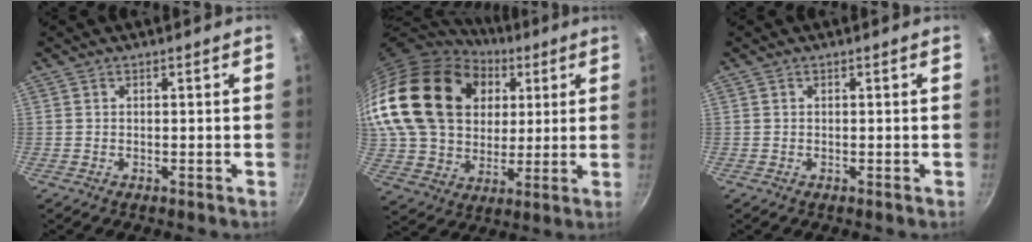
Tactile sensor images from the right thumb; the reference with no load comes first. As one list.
[{"total": 27.4, "force": [8.9, 20.3, 16.1], "torque": [-0.283, 0.001, 0.168]}, {"total": 0.0}]